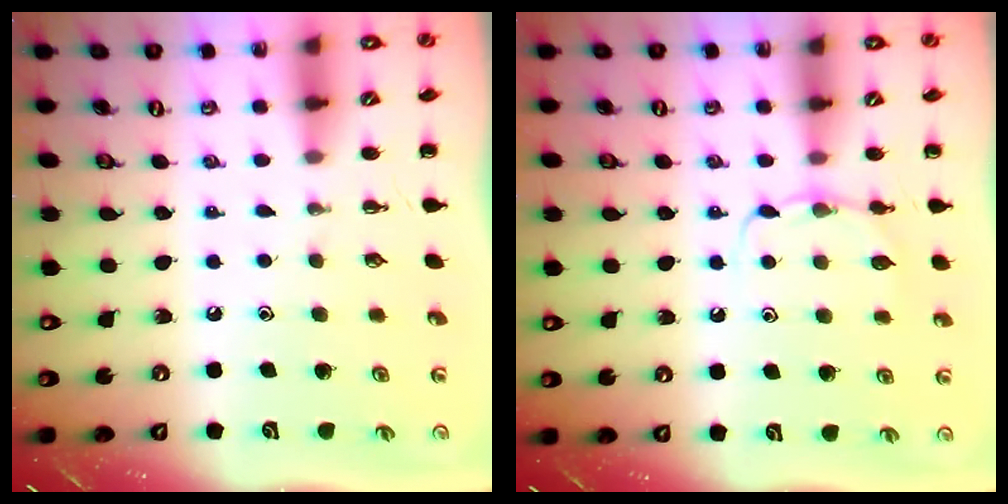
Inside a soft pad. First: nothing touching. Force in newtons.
{"total": 7.4, "press": 7.2, "slide": 1.7}